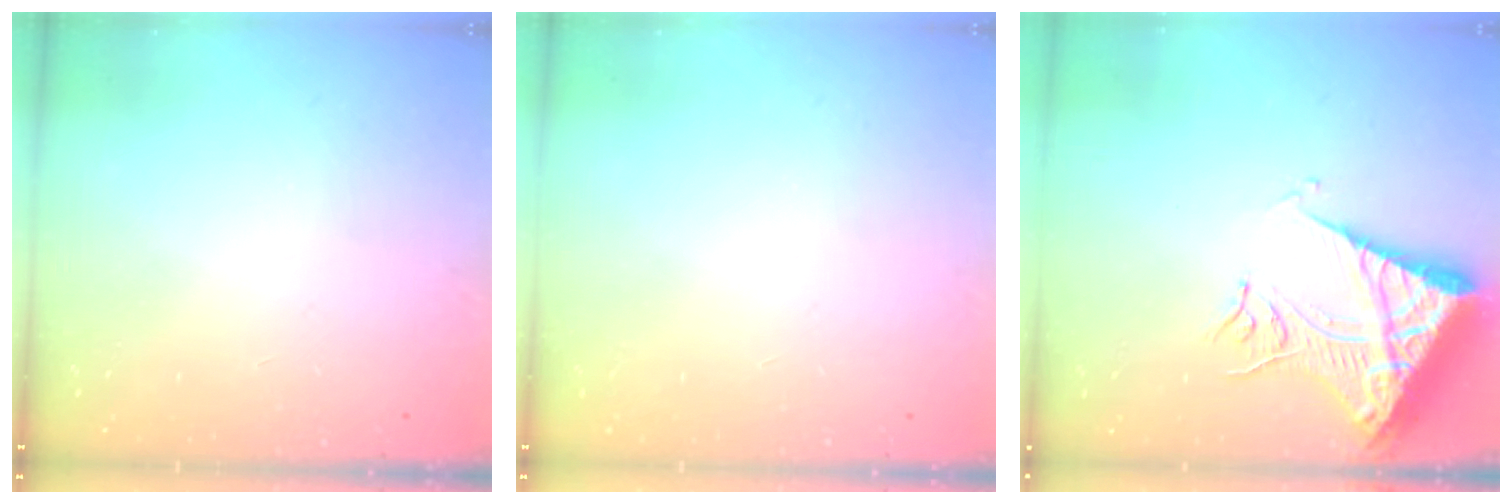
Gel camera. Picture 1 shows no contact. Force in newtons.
{"total": 0.0}
{"total": 14.5, "press": 14.4, "slide": 1.8}